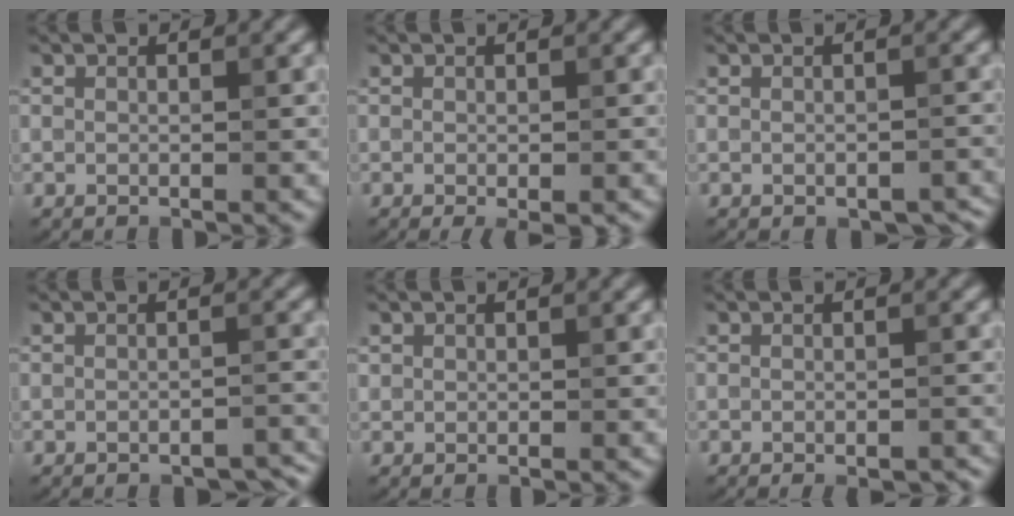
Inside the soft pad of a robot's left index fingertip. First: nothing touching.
{"total": 1.2, "force": [-0.7, 0.1, 1.0], "torque": [-0.021, -0.007, -0.006]}
{"total": 1.7, "force": [-1.3, 0.8, 0.8], "torque": [-0.018, -0.004, -0.008]}
{"total": 2.1, "force": [-2.0, 0.4, 0.7], "torque": [-0.008, 0.001, -0.025]}
{"total": 0.6, "force": [0.2, 0.0, -0.5], "torque": [0.003, -0.002, 0.008]}
{"total": 1.5, "force": [-1.1, 0.3, 0.9], "torque": [-0.013, -0.002, -0.012]}